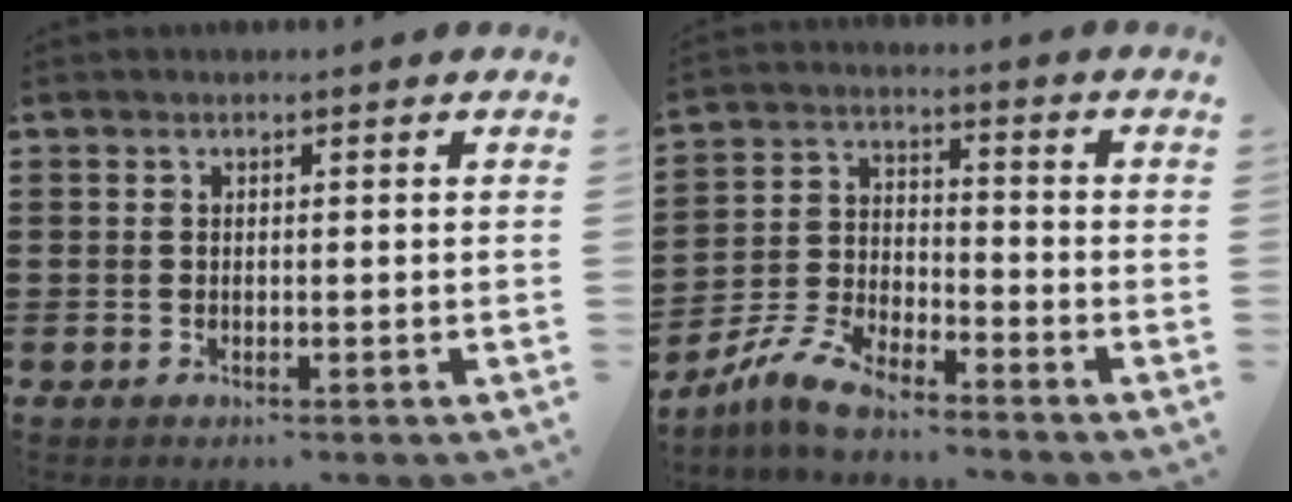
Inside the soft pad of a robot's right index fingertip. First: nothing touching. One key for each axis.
{"total": 6.9, "fx": -6.1, "fy": 1.5, "fz": 3.0, "tx": -0.082, "ty": 0.003, "tz": -0.123}